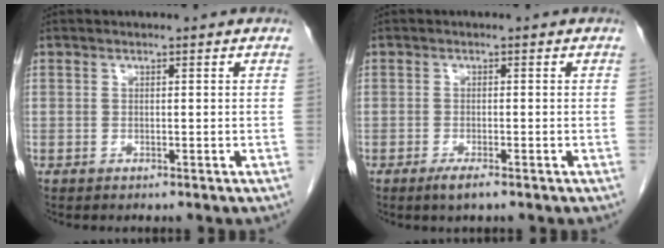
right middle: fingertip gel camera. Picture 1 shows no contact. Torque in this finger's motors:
{"motor_torque": [0.26, -0.08, 0.02, 0.01]}